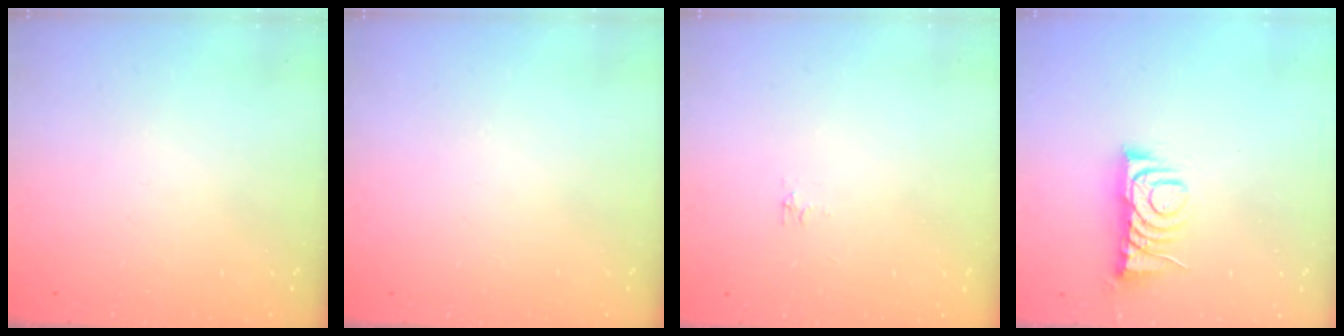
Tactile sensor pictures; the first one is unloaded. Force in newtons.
{"total": 0.0}
{"total": 2.9, "press": 2.9, "slide": 0.5}
{"total": 8.0, "press": 7.9, "slide": 0.4}